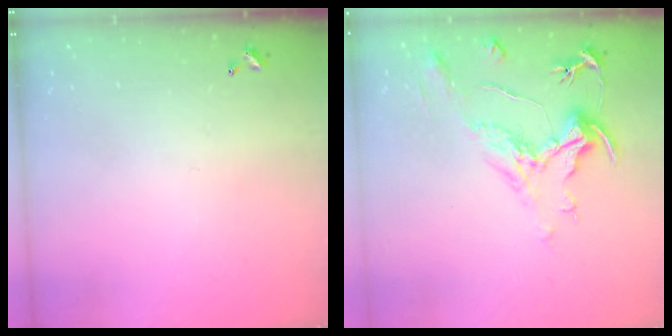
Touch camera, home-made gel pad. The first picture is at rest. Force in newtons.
{"total": 2.2, "press": 1.7, "slide": 1.4}